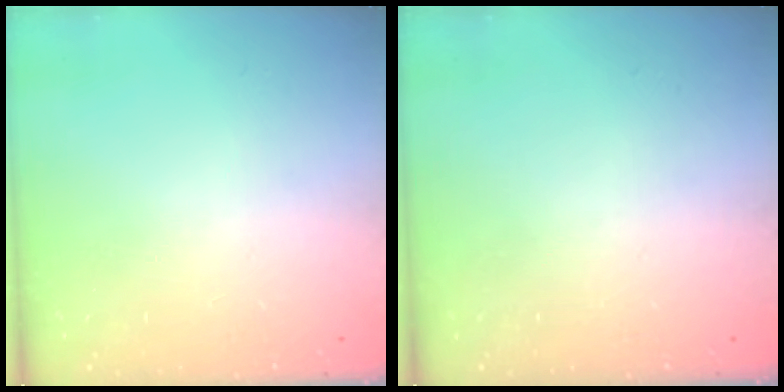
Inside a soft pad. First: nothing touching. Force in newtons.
{"total": 0.0}